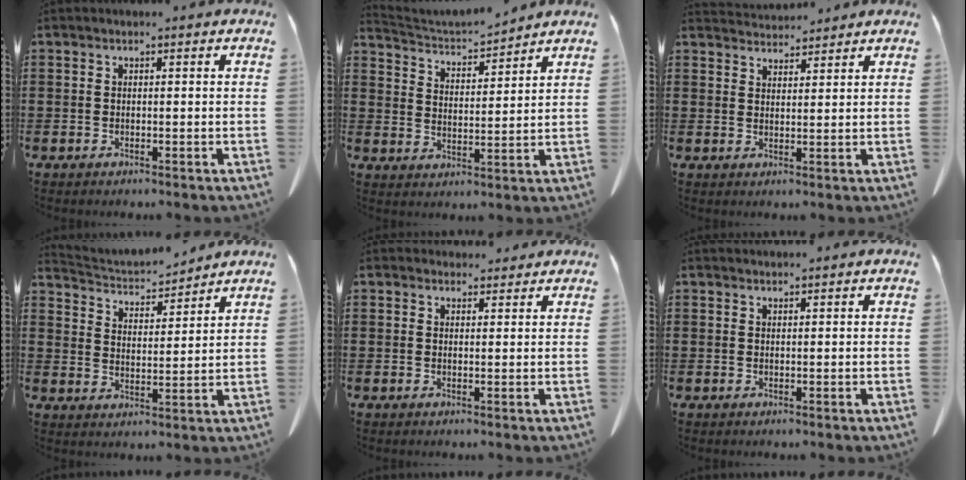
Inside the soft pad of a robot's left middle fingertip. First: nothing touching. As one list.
[{"total": 3.7, "force": [3.7, 0.7, 0.3], "torque": [-0.025, -0.026, 0.060]}, {"total": 3.4, "force": [3.3, 0.5, 0.2], "torque": [-0.012, -0.010, 0.063]}, {"total": 4.2, "force": [4.1, 0.9, 0.3], "torque": [-0.027, -0.026, 0.069]}, {"total": 2.1, "force": [2.0, 0.8, 0.2], "torque": [0.000, -0.001, 0.036]}, {"total": 0.7, "force": [0.7, 0.0, 0.0], "torque": [-0.002, -0.001, 0.014]}]